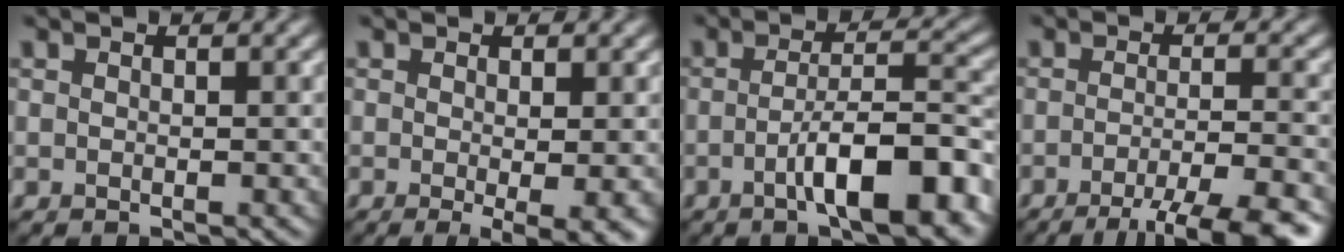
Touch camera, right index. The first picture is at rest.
{"total": 3.7, "force": [-0.9, 0.6, 3.6], "torque": [-0.053, -0.014, -0.010]}
{"total": 8.7, "force": [-3.5, 2.2, 7.6], "torque": [-0.110, 0.013, -0.059]}
{"total": 8.0, "force": [-5.0, 1.6, 6.0], "torque": [-0.074, 0.000, -0.071]}